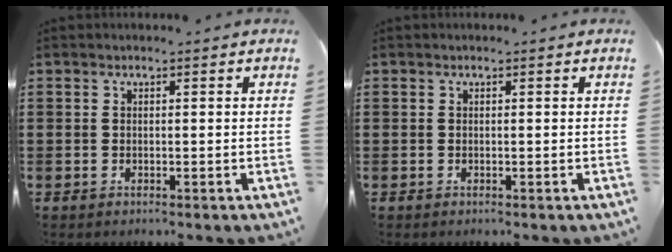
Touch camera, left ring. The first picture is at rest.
{"total": 0.0}